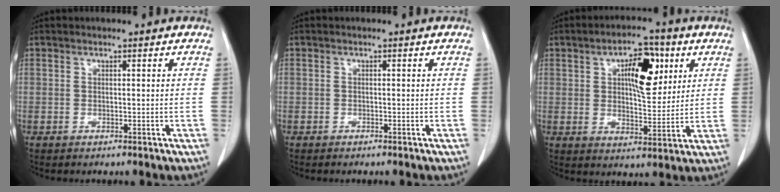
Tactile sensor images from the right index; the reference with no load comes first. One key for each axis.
{"total": 0.5, "fx": -0.5, "fy": 0.3, "fz": 0.1, "tx": -0.008, "ty": 0.001, "tz": -0.010}
{"total": 10.0, "fx": 3.6, "fy": 4.0, "fz": 8.5, "tx": -0.131, "ty": 0.013, "tz": 0.059}